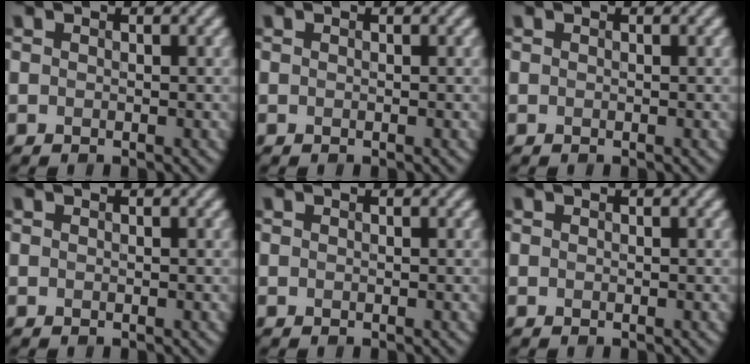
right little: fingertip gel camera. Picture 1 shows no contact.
{"total": 0.0}
{"total": 0.0}
{"total": 0.0}
{"total": 0.0}
{"total": 0.0}